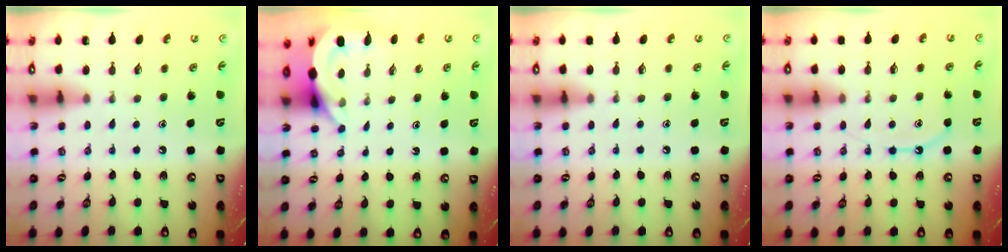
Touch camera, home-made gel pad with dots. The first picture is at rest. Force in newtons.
{"total": 4.1, "press": 4.1, "slide": 0.5}
{"total": 3.7, "press": 3.6, "slide": 0.6}
{"total": 8.5, "press": 8.5, "slide": 0.8}